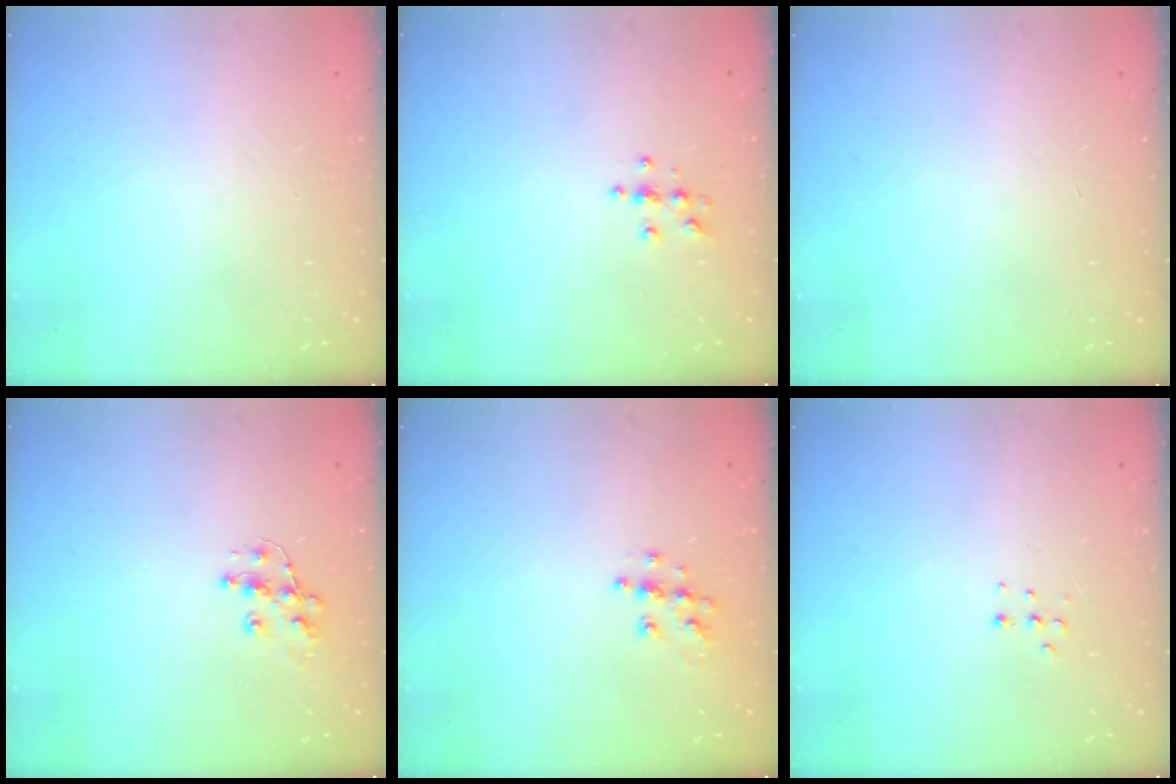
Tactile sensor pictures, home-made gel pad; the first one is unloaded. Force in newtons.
{"total": 3.7, "press": 3.7, "slide": 0.4}
{"total": 0.0}
{"total": 8.8, "press": 8.8, "slide": 0.6}
{"total": 7.4, "press": 7.4, "slide": 0.2}
{"total": 3.8, "press": 3.7, "slide": 0.9}